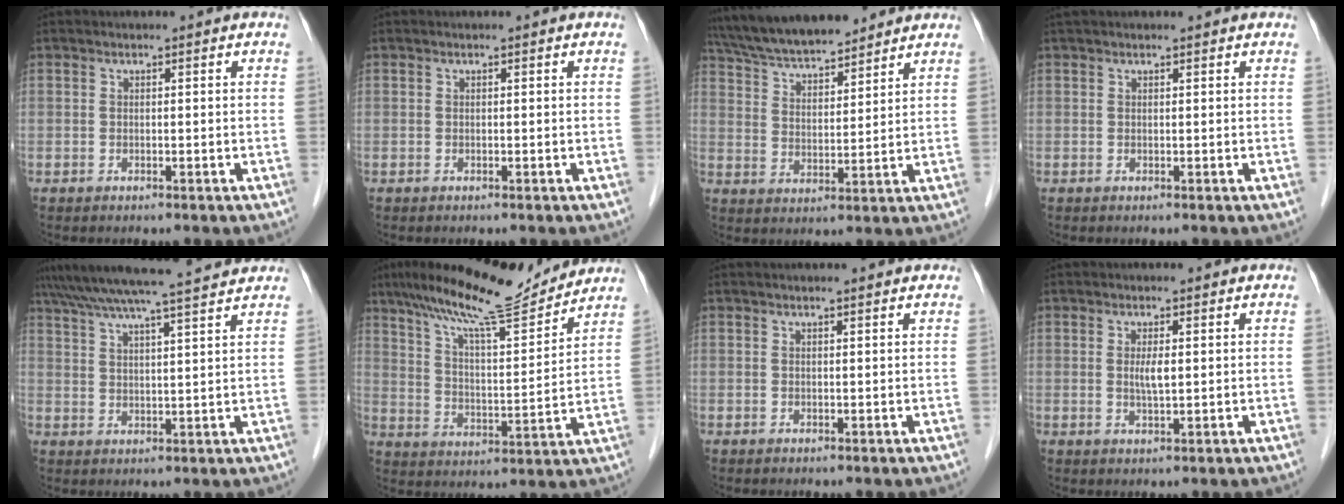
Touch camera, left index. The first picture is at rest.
{"total": 0.0}
{"total": 13.3, "force": [12.1, 2.4, 5.0], "torque": [-0.092, 0.023, 0.211]}
{"total": 2.6, "force": [2.4, 0.4, 1.0], "torque": [-0.014, 0.029, 0.035]}
{"total": 15.7, "force": [14.0, -0.6, 7.2], "torque": [-0.130, 0.018, 0.195]}
{"total": 14.9, "force": [13.4, 1.0, 6.6], "torque": [-0.120, 0.003, 0.214]}
{"total": 1.9, "force": [1.8, 0.0, 0.7], "torque": [-0.011, 0.008, 0.018]}
{"total": 2.2, "force": [0.2, 0.4, 2.2], "torque": [-0.044, -0.007, 0.003]}